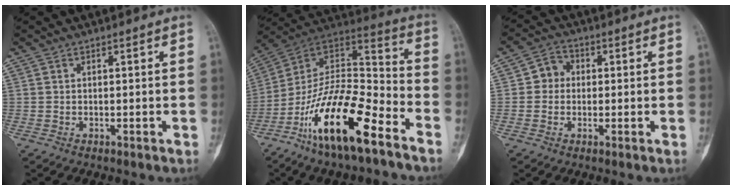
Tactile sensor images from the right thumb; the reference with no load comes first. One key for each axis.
{"total": 21.5, "fx": -12.4, "fy": 6.5, "fz": 16.3, "tx": -0.311, "ty": 0.077, "tz": -0.222}
{"total": 4.4, "fx": 0.2, "fy": 4.0, "fz": 1.8, "tx": -0.007, "ty": 0.010, "tz": -0.007}